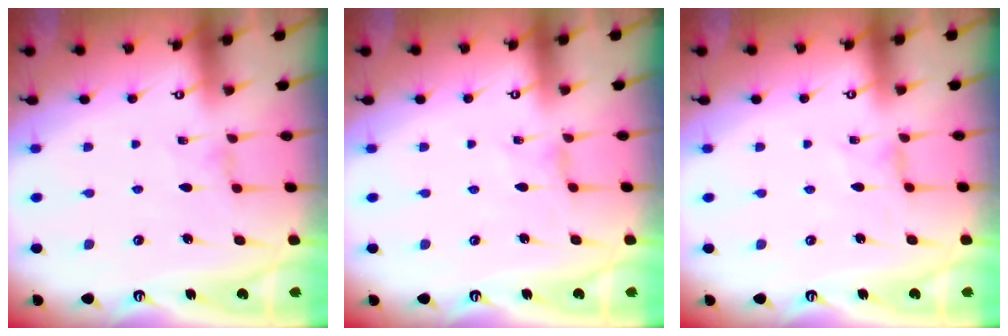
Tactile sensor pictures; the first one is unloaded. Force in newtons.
{"total": 0.0}
{"total": 0.0}